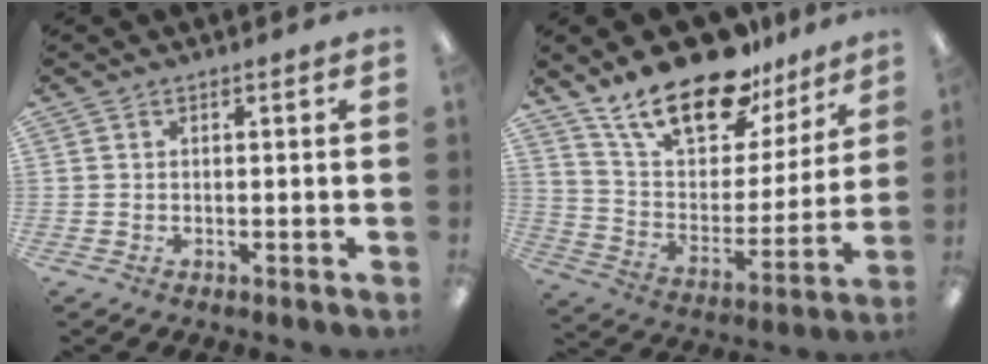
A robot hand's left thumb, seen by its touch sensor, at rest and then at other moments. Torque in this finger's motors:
{"motor_torque": [1.09, 1.10, 1.43, -1.34, 0.23]}